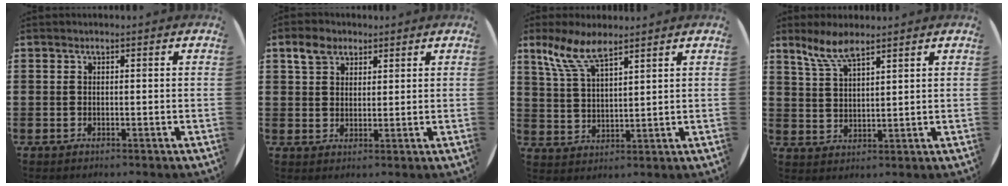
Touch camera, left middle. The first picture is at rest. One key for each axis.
{"total": 3.6, "fx": 2.6, "fy": 2.2, "fz": 1.4, "tx": -0.016, "ty": 0.002, "tz": 0.045}
{"total": 7.1, "fx": 5.4, "fy": 1.8, "fz": 4.3, "tx": -0.098, "ty": -0.009, "tz": 0.096}
{"total": 5.5, "fx": 4.3, "fy": 1.4, "fz": 3.1, "tx": -0.070, "ty": -0.005, "tz": 0.078}